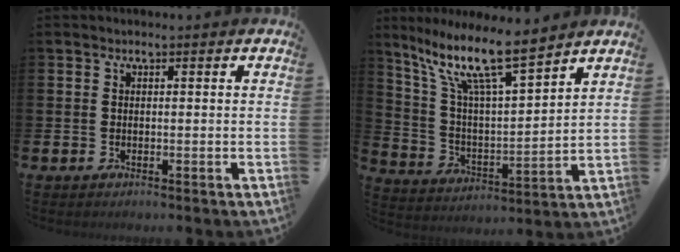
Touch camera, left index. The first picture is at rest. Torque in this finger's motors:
{"motor_torque": [0.74, -1.40, 1.05, 0.21]}